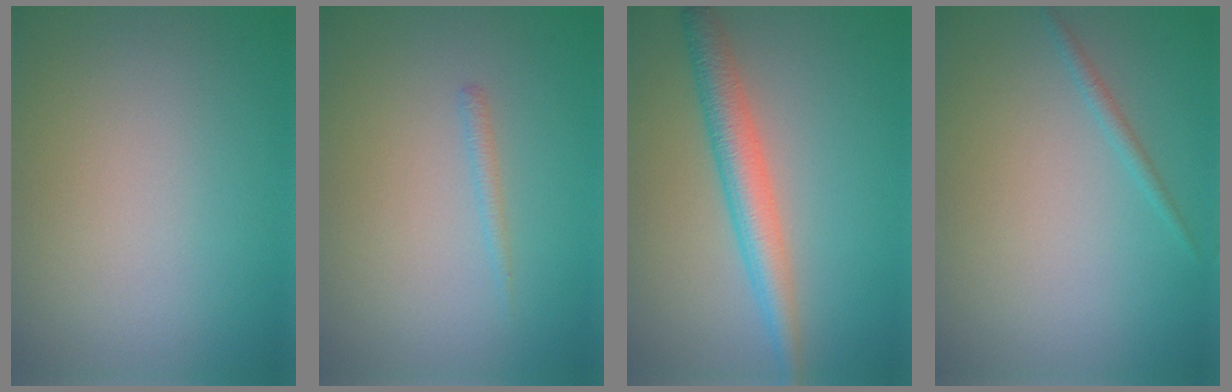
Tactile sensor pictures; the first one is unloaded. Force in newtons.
{"total": 0.8, "press": 0.8, "slide": 0.1}
{"total": 4.0, "press": 4.0, "slide": 0.1}
{"total": 0.9, "press": 0.9, "slide": 0.2}